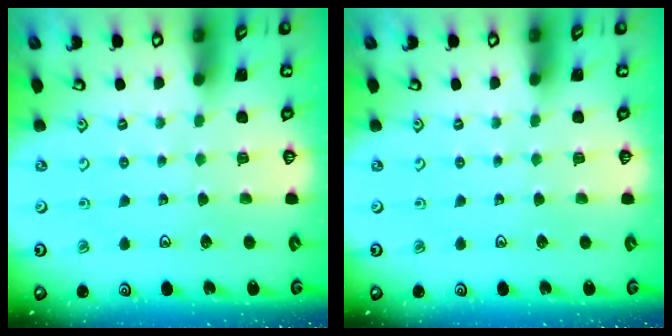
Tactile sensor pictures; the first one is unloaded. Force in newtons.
{"total": 0.0}